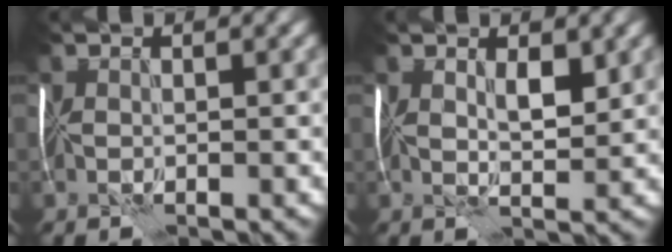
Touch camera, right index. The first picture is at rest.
{"total": 2.2, "force": [1.0, 0.7, 1.8], "torque": [-0.032, -0.004, 0.022]}